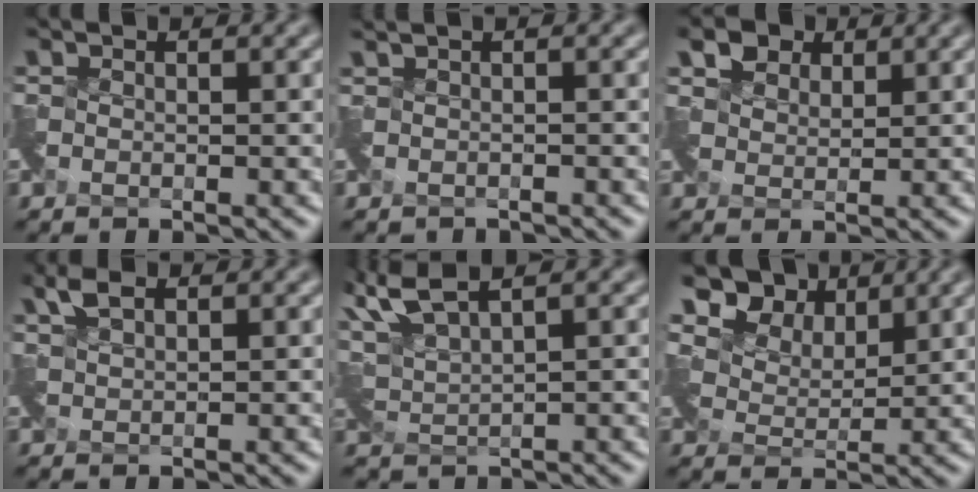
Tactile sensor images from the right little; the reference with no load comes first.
{"total": 1.4, "force": [-0.6, 0.6, 1.1], "torque": [-0.021, -0.016, -0.013]}
{"total": 3.7, "force": [2.6, 2.5, 1.1], "torque": [-0.038, 0.006, 0.045]}
{"total": 2.0, "force": [1.7, 0.6, 0.8], "torque": [-0.025, 0.009, 0.038]}
{"total": 4.6, "force": [3.9, 0.9, 2.3], "torque": [-0.062, 0.017, 0.084]}
{"total": 8.2, "force": [6.3, 4.0, 3.2], "torque": [-0.075, -0.006, 0.107]}